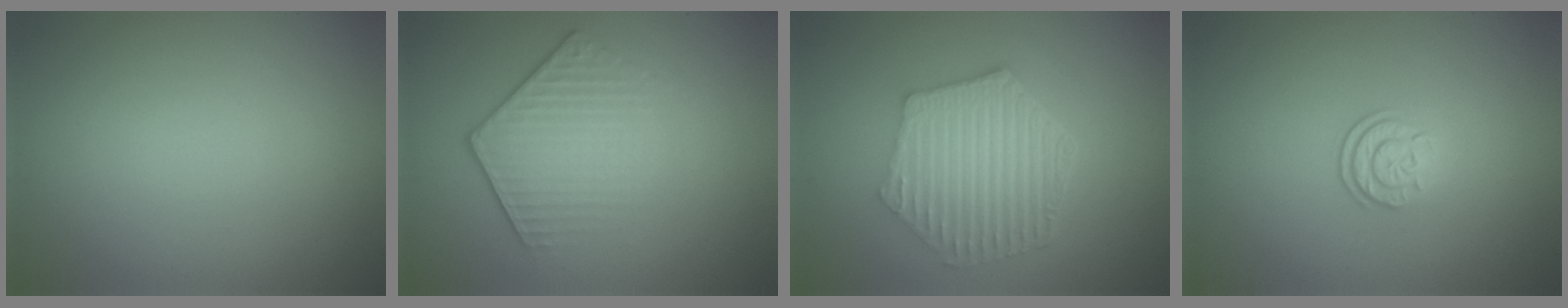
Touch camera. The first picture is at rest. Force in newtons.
{"total": 4.0, "press": 2.9, "slide": 2.7}
{"total": 6.4, "press": 4.9, "slide": 4.1}
{"total": 2.3, "press": 1.7, "slide": 1.5}